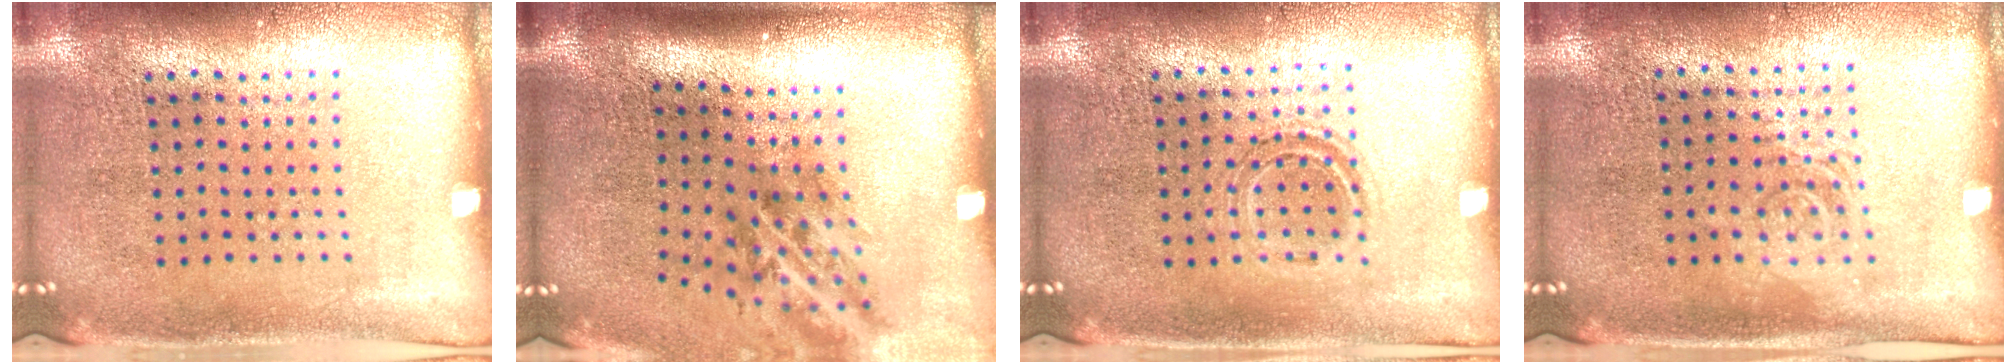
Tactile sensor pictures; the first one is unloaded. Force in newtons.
{"total": 1.9, "press": 1.3, "slide": 1.5}
{"total": 1.1, "press": 0.9, "slide": 0.6}
{"total": 1.3, "press": 1.2, "slide": 0.5}